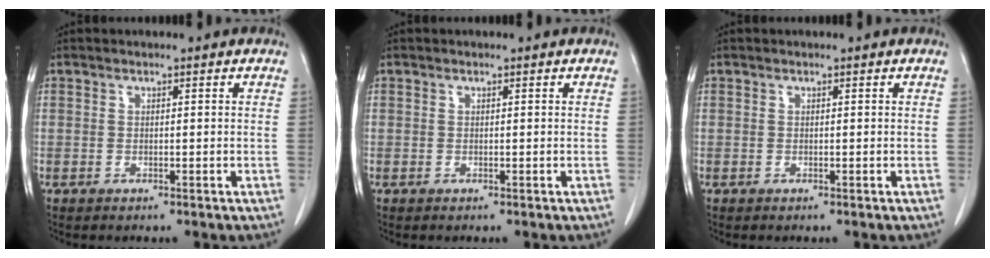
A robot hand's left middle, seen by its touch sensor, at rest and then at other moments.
{"total": 0.0}
{"total": 0.0}